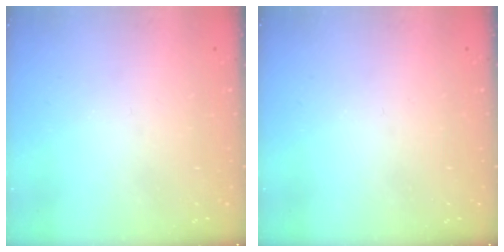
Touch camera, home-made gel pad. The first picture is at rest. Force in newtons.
{"total": 0.0}